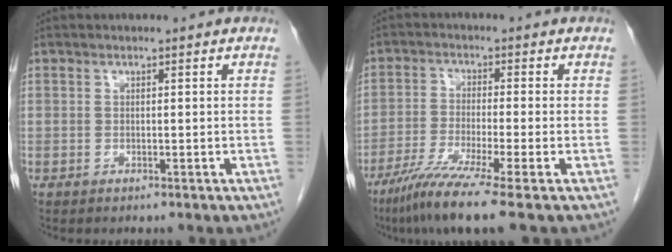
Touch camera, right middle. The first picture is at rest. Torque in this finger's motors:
{"motor_torque": [1.22, -0.92, 0.38, 0.13]}